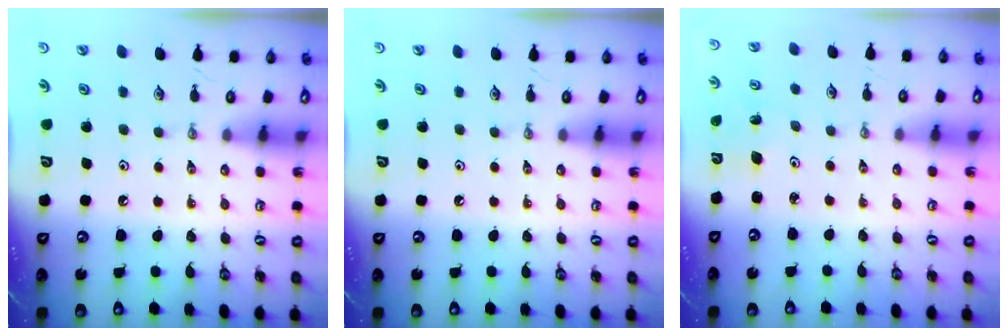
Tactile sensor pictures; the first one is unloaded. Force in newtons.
{"total": 0.0}
{"total": 3.3, "press": 3.3, "slide": 0.3}